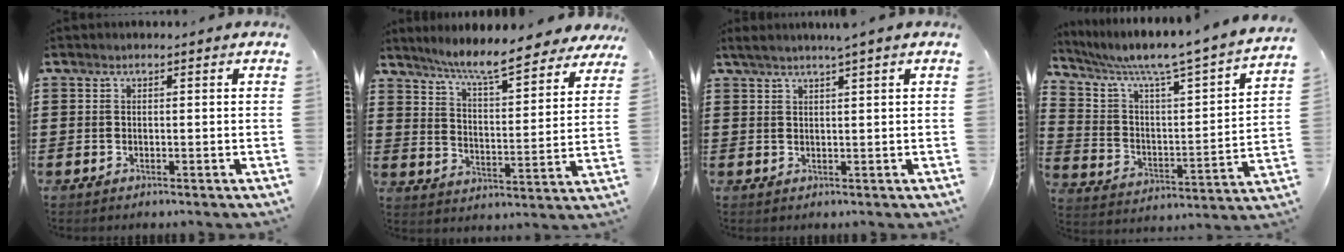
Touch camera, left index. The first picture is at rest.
{"total": 7.9, "force": [7.0, -0.3, 3.6], "torque": [-0.087, -0.041, 0.119]}
{"total": 2.1, "force": [1.6, -0.6, 1.2], "torque": [-0.024, -0.003, 0.029]}
{"total": 3.9, "force": [3.2, 0.0, 2.2], "torque": [-0.063, -0.044, 0.041]}